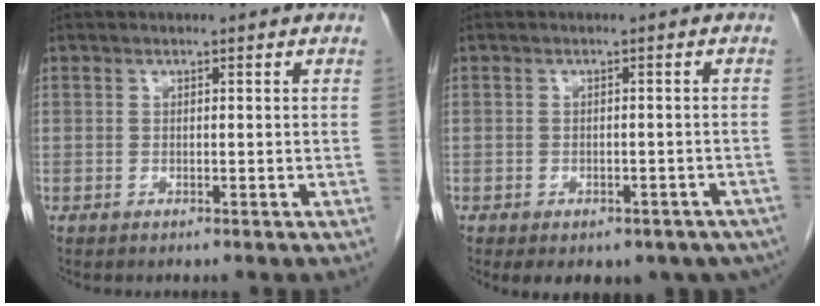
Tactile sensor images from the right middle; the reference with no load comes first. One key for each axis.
{"total": 13.1, "fx": -8.8, "fy": 7.5, "fz": 6.2, "tx": -0.094, "ty": -0.003, "tz": -0.094}